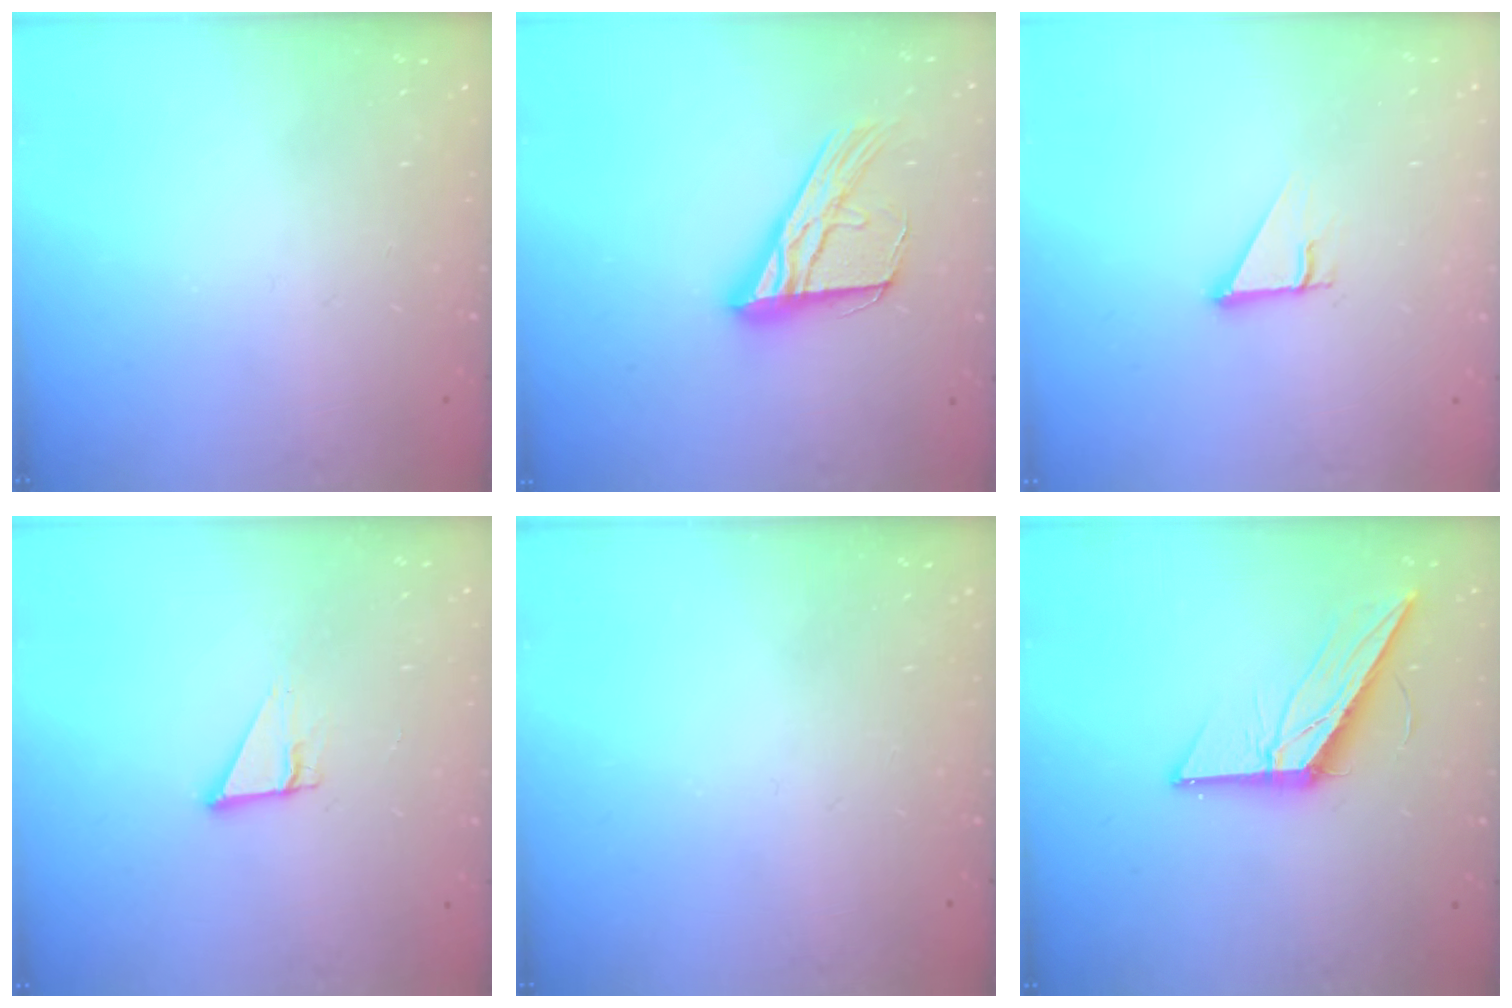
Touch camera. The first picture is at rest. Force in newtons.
{"total": 17.1, "press": 17.0, "slide": 1.7}
{"total": 2.5, "press": 2.5, "slide": 0.1}
{"total": 3.1, "press": 3.1, "slide": 0.2}
{"total": 0.0}
{"total": 13.9, "press": 13.9, "slide": 0.5}